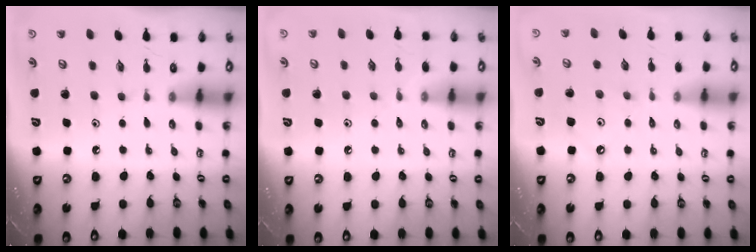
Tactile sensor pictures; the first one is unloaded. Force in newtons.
{"total": 5.2, "press": 5.1, "slide": 0.8}
{"total": 1.9, "press": 1.9, "slide": 0.2}